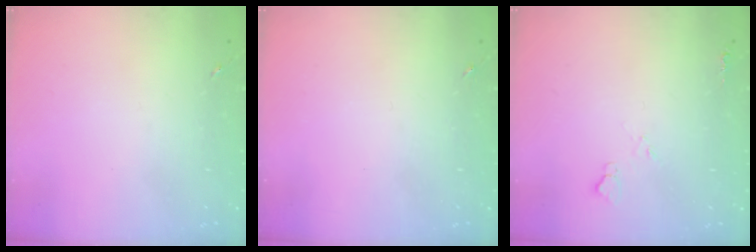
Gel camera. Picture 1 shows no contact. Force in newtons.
{"total": 0.0}
{"total": 5.0, "press": 5.0, "slide": 0.6}